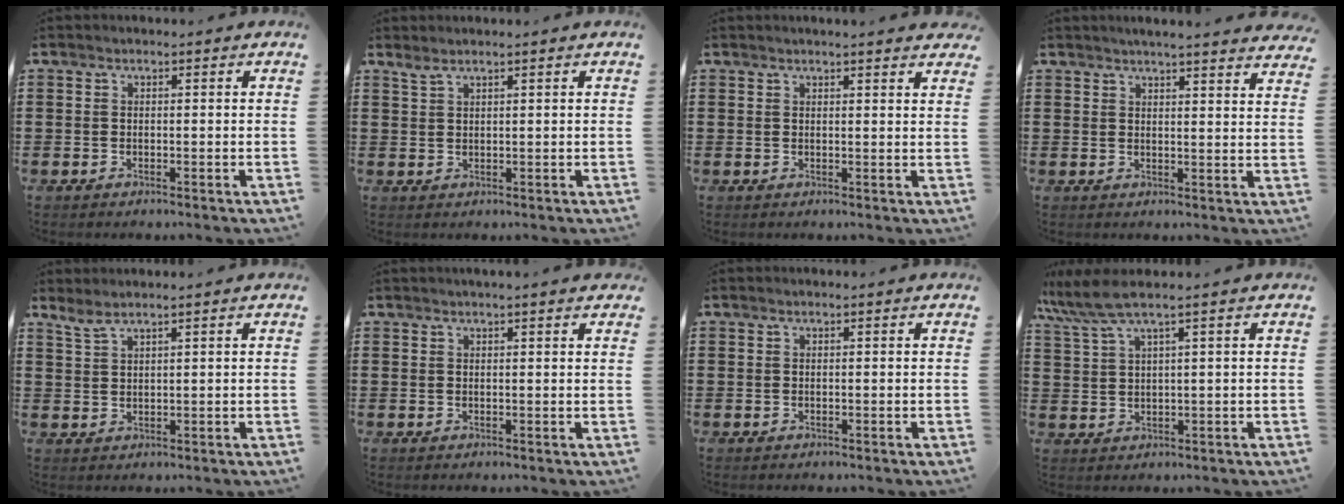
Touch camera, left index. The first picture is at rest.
{"total": 1.3, "force": [1.1, 0.0, 0.7], "torque": [-0.015, -0.001, 0.021]}
{"total": 1.6, "force": [1.5, -0.1, 0.5], "torque": [-0.014, 0.000, 0.028]}
{"total": 3.1, "force": [3.0, -0.7, 0.5], "torque": [-0.019, -0.012, 0.054]}
{"total": 1.9, "force": [1.8, -0.1, 0.8], "torque": [-0.021, 0.001, 0.034]}
{"total": 1.3, "force": [1.1, -0.1, 0.8], "torque": [-0.016, 0.000, 0.020]}
{"total": 0.0}
{"total": 4.6, "force": [2.9, 0.0, 3.6], "torque": [-0.095, -0.011, 0.044]}